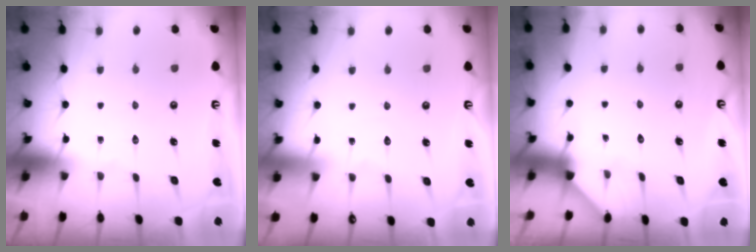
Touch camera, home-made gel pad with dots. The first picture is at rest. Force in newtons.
{"total": 2.8, "press": 2.8, "slide": 0.4}
{"total": 2.0, "press": 2.0, "slide": 0.3}